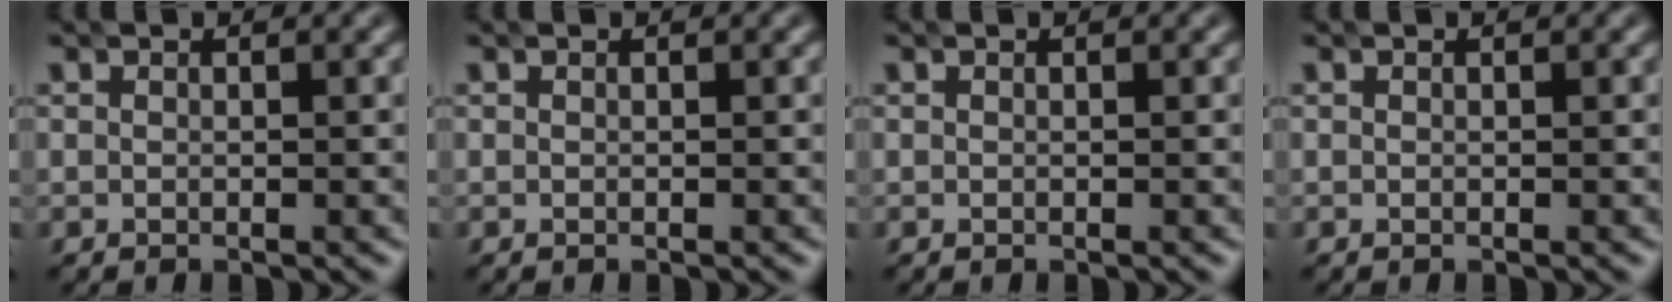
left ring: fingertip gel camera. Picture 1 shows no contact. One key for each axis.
{"total": 0.0}
{"total": 0.0}
{"total": 0.0}